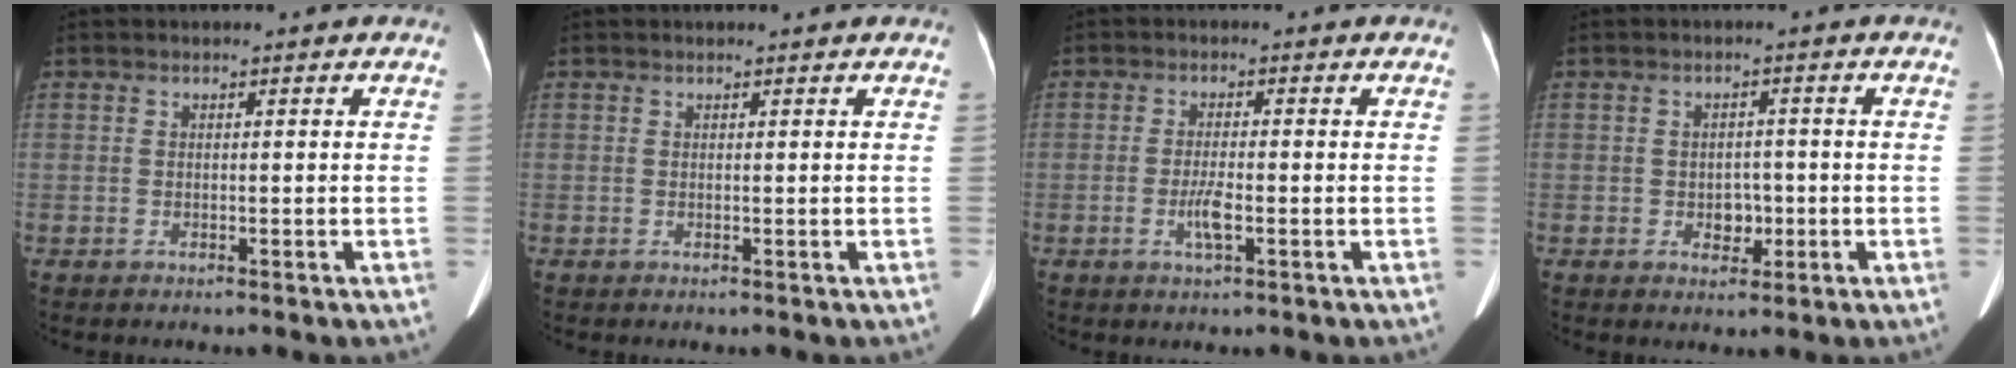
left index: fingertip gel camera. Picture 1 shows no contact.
{"total": 0.9, "force": [0.8, 0.1, 0.3], "torque": [-0.008, 0.004, 0.012]}
{"total": 2.9, "force": [-0.9, 0.4, 2.8], "torque": [-0.058, -0.003, -0.016]}
{"total": 2.9, "force": [-0.7, 2.2, 1.8], "torque": [-0.023, 0.007, -0.005]}